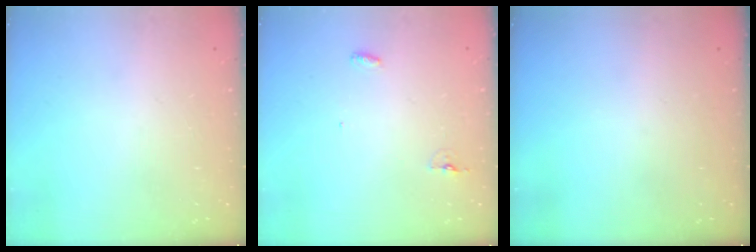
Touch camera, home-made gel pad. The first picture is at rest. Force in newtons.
{"total": 7.4, "press": 4.4, "slide": 6.0}
{"total": 0.0}